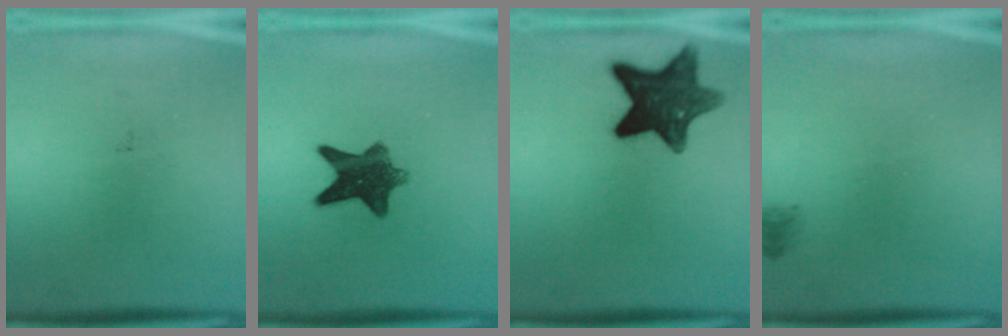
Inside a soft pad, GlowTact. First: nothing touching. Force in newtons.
{"total": 9.6}
{"total": 12.2}
{"total": 1.2}